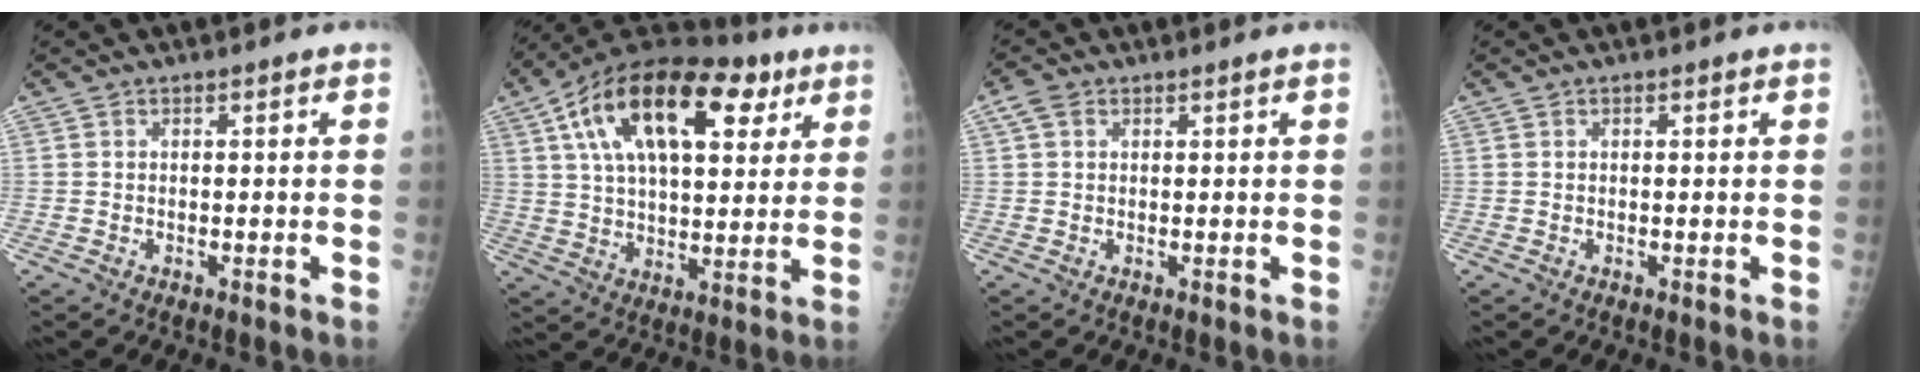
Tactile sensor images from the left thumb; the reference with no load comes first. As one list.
[{"total": 24.6, "force": [10.4, 12.4, 18.6], "torque": [-0.293, 0.010, 0.169]}, {"total": 2.3, "force": [1.1, 1.3, 1.6], "torque": [-0.034, 0.010, 0.025]}, {"total": 0.0}]